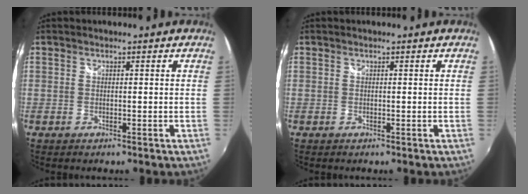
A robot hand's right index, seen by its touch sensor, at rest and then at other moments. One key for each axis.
{"total": 0.0}